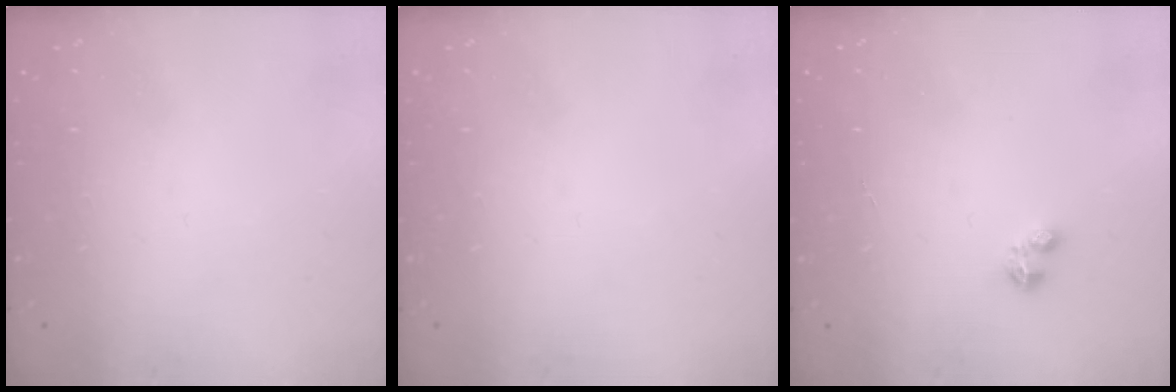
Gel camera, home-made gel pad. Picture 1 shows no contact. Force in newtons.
{"total": 0.0}
{"total": 2.4, "press": 2.4, "slide": 0.3}